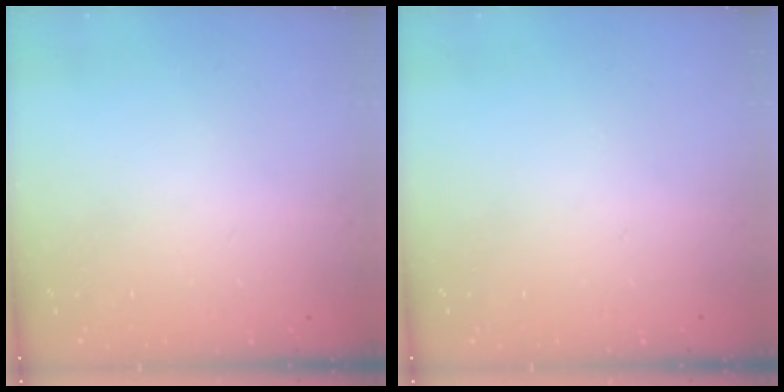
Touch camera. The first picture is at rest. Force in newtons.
{"total": 0.0}